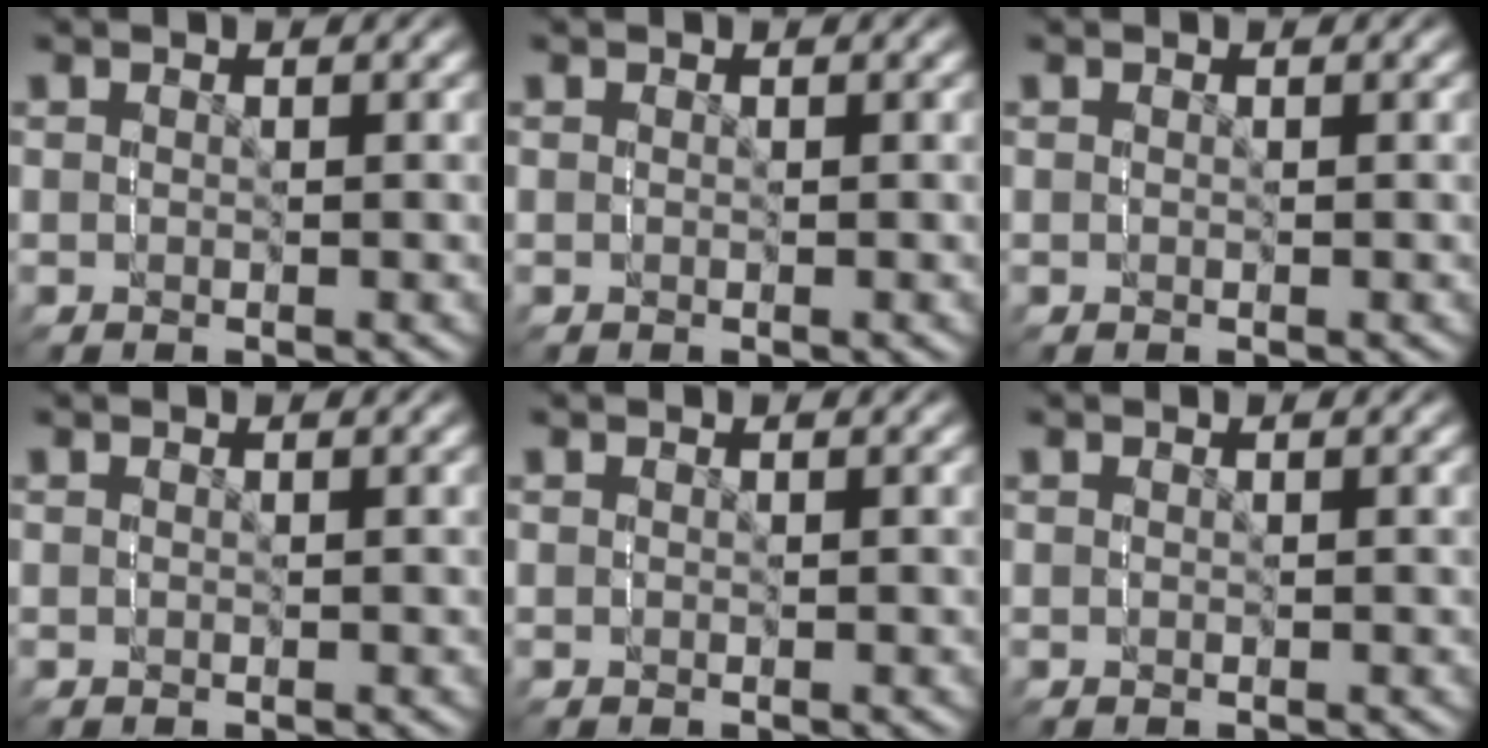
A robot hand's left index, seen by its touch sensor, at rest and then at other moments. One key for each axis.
{"total": 0.0}
{"total": 0.0}
{"total": 0.0}
{"total": 0.0}
{"total": 0.0}